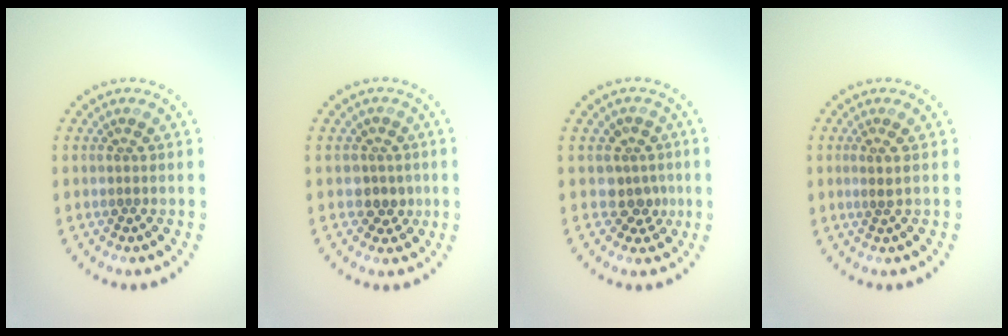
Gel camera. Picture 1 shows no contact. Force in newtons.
{"total": 2.1, "press": 1.7, "slide": 1.1}
{"total": 2.4, "press": 1.8, "slide": 1.6}
{"total": 0.8, "press": 0.5, "slide": 0.6}